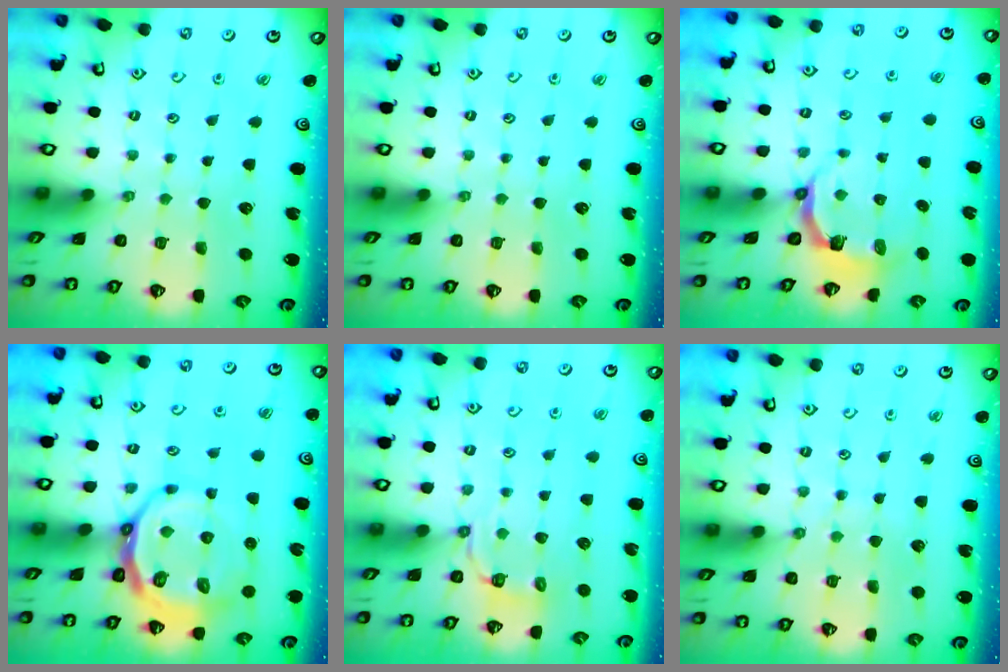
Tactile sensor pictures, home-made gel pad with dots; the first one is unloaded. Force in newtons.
{"total": 0.0}
{"total": 4.3, "press": 2.8, "slide": 3.3}
{"total": 13.8, "press": 13.4, "slide": 3.5}
{"total": 4.0, "press": 3.5, "slide": 1.9}
{"total": 5.4, "press": 5.4, "slide": 0.6}